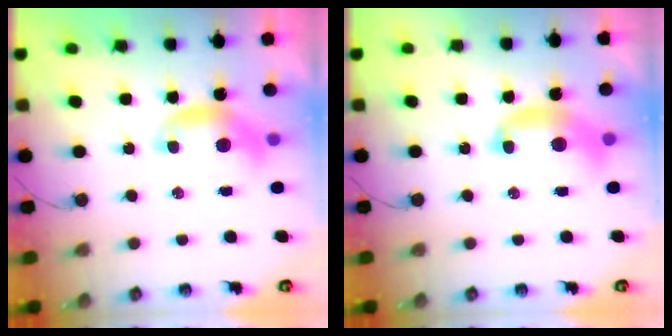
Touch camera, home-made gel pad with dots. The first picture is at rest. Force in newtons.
{"total": 3.2, "press": 3.2, "slide": 0.2}